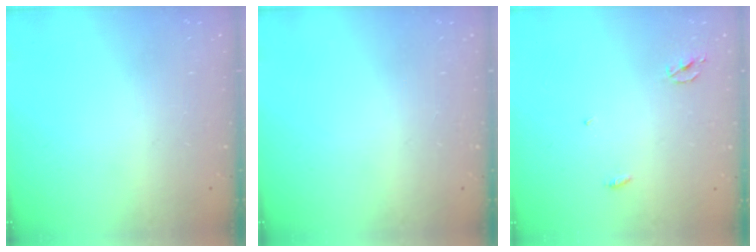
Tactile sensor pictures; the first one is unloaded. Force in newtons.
{"total": 0.0}
{"total": 2.5, "press": 2.5, "slide": 0.1}